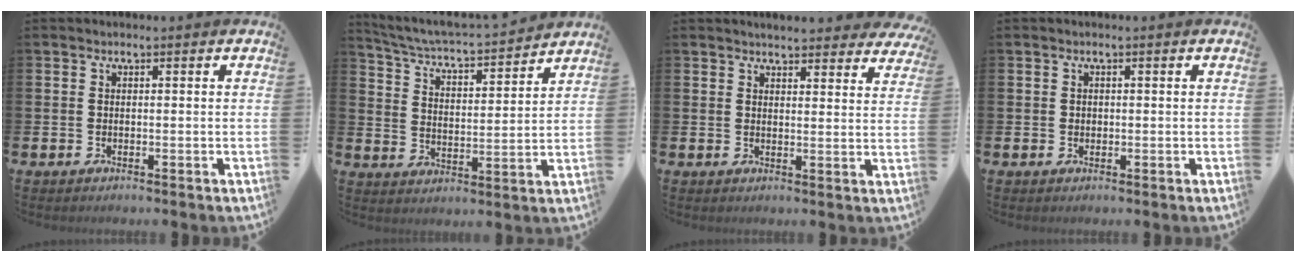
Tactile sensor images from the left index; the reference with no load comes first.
{"total": 4.7, "force": [4.6, 0.4, 1.2], "torque": [-0.050, -0.047, 0.071]}
{"total": 3.9, "force": [3.8, 0.5, 0.3], "torque": [-0.004, -0.023, 0.067]}
{"total": 0.7, "force": [0.2, 0.6, 0.2], "torque": [0.008, 0.000, 0.001]}